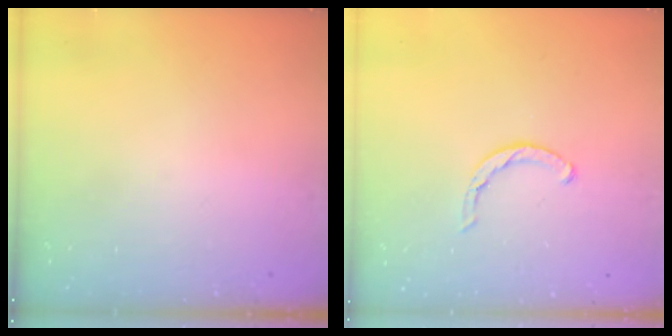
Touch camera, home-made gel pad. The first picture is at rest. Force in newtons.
{"total": 3.0, "press": 3.0, "slide": 0.3}